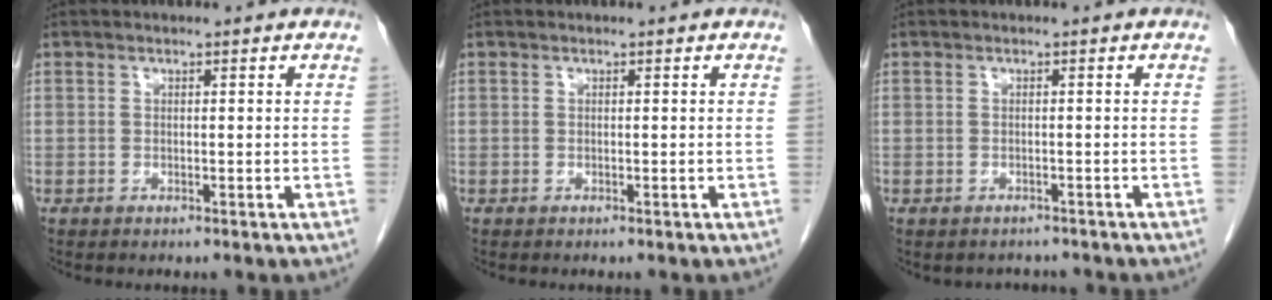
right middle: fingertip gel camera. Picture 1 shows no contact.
{"total": 0.0}
{"total": 1.9, "force": [-1.7, 0.9, -0.1], "torque": [-0.004, 0.000, -0.023]}